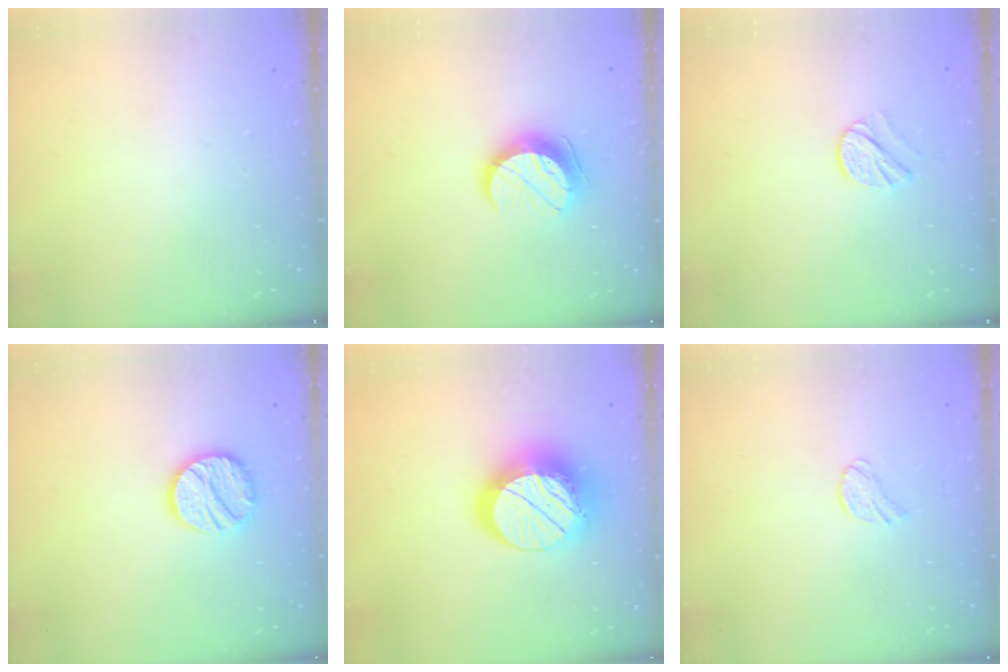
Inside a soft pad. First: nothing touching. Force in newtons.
{"total": 10.4, "press": 10.3, "slide": 0.7}
{"total": 7.4, "press": 7.4, "slide": 0.6}
{"total": 13.1, "press": 13.1, "slide": 1.2}
{"total": 18.4, "press": 18.3, "slide": 1.5}
{"total": 6.0, "press": 6.0, "slide": 0.6}